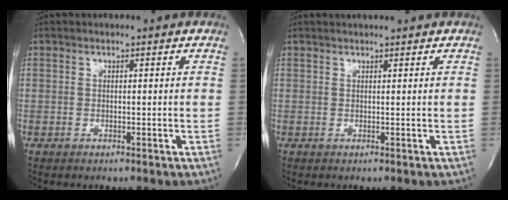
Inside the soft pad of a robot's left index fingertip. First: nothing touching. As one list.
[{"total": 2.4, "force": [2.3, -0.1, 0.9], "torque": [-0.011, 0.018, 0.033]}]